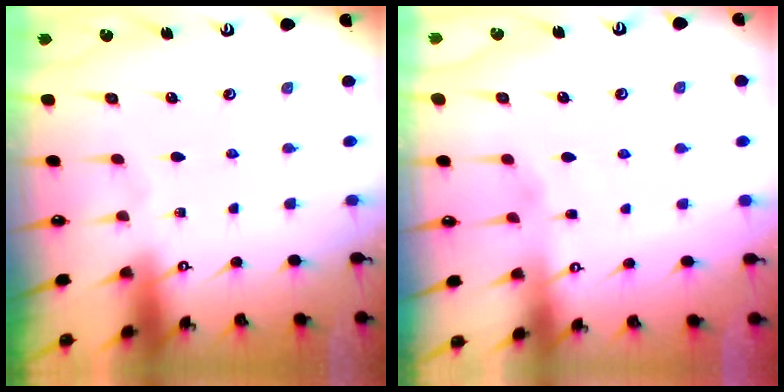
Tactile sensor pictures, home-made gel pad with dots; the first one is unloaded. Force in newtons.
{"total": 1.9, "press": 1.9, "slide": 0.4}